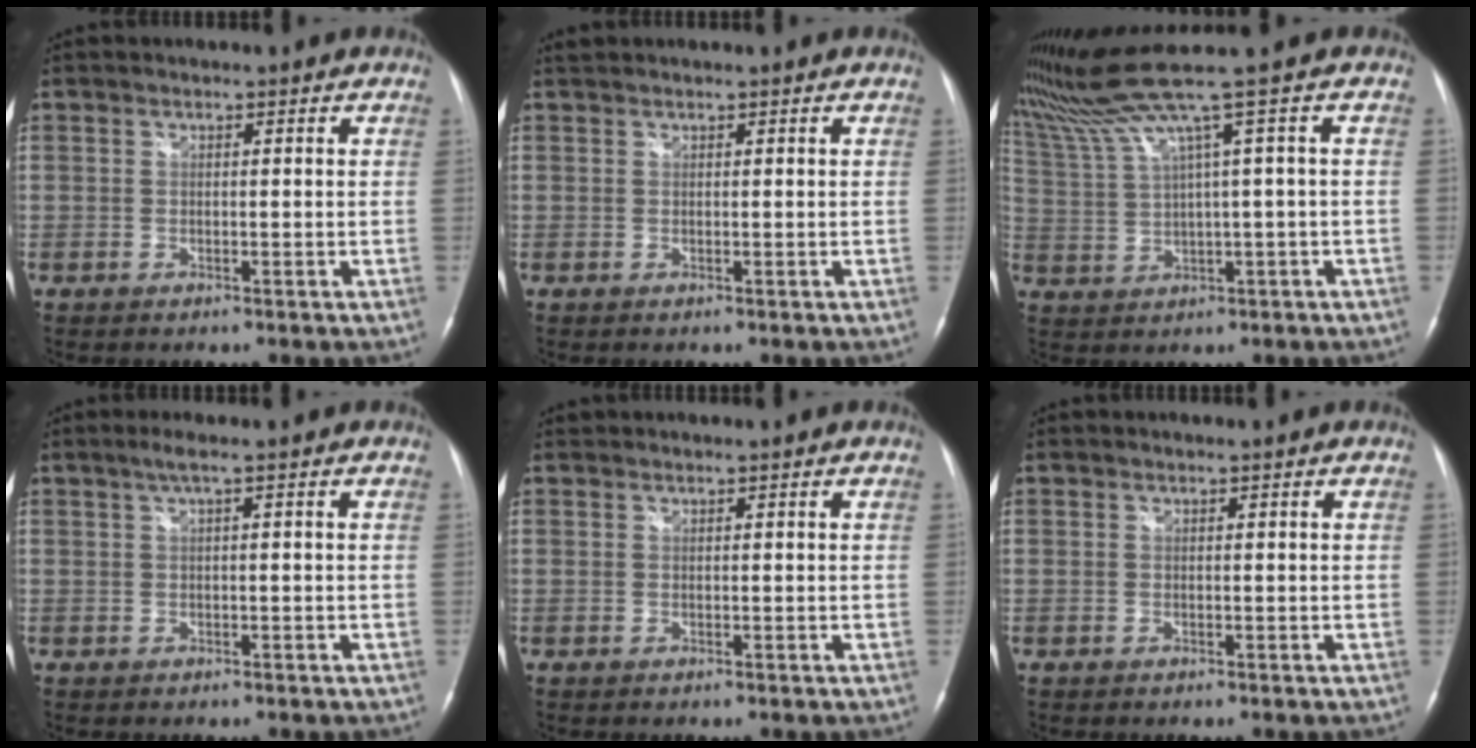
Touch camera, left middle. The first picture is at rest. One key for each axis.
{"total": 0.6, "fx": 0.6, "fy": 0.0, "fz": 0.0, "tx": -0.010, "ty": 0.012, "tz": 0.016}
{"total": 7.5, "fx": 5.1, "fy": -3.0, "fz": 4.5, "tx": -0.101, "ty": 0.016, "tz": 0.107}
{"total": 1.6, "fx": 0.6, "fy": -0.2, "fz": 1.4, "tx": -0.036, "ty": 0.011, "tz": 0.013}
{"total": 0.0}
{"total": 0.0}